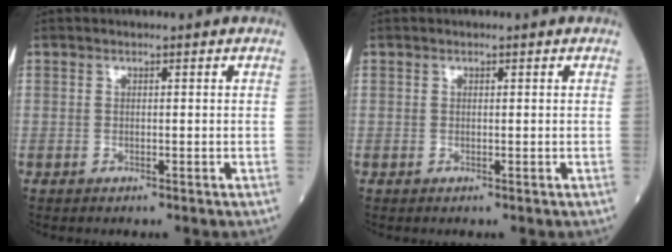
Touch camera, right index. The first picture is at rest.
{"total": 0.0}